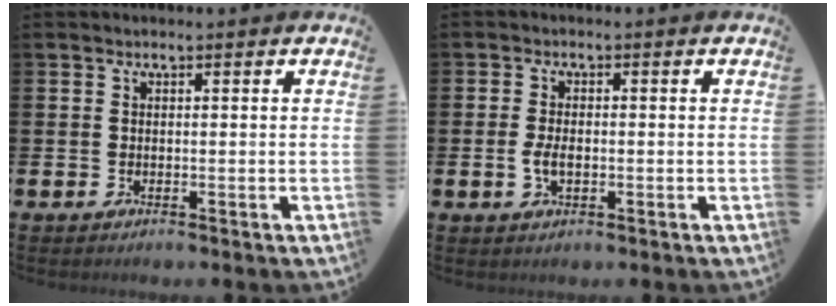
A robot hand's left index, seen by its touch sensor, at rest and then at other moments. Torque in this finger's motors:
{"motor_torque": [0.06, 0.03, 0.07, 0.08]}